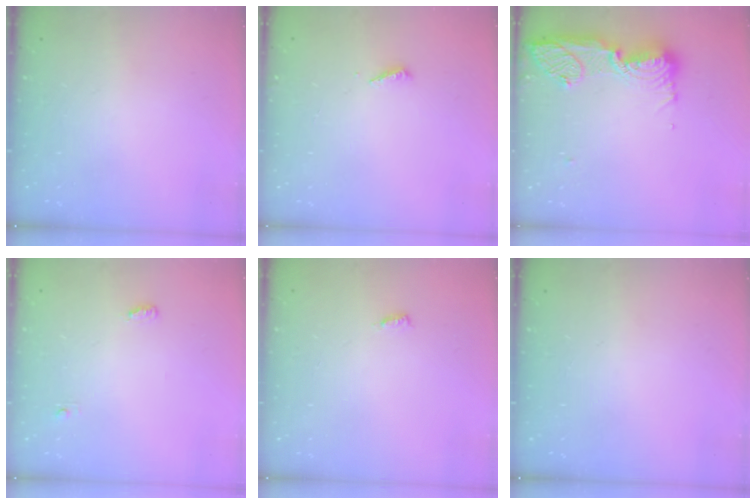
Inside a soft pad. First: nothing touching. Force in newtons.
{"total": 2.0, "press": 2.0, "slide": 0.2}
{"total": 17.6, "press": 16.5, "slide": 6.2}
{"total": 3.9, "press": 3.8, "slide": 1.0}
{"total": 3.1, "press": 3.1, "slide": 0.2}
{"total": 0.0}